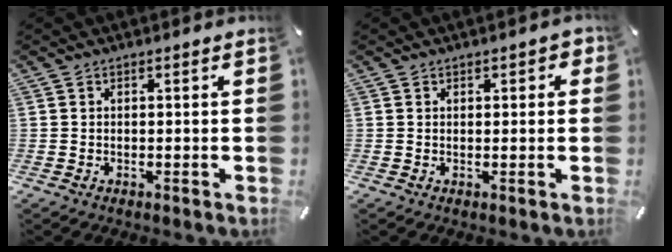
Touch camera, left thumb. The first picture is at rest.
{"total": 1.2, "force": [0.4, 0.9, 0.7], "torque": [-0.005, 0.003, 0.004]}